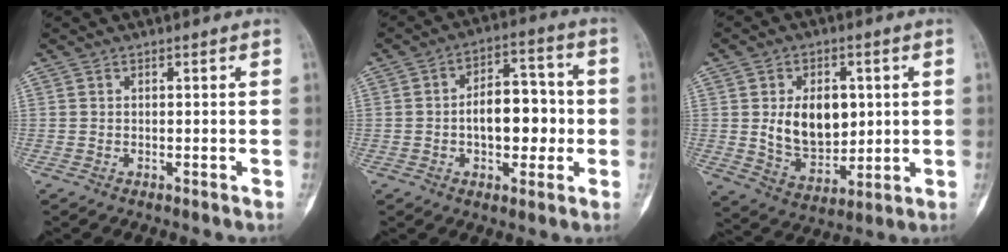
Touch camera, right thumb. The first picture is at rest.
{"total": 11.5, "force": [-1.2, 6.8, 9.1], "torque": [-0.099, 0.031, -0.021]}
{"total": 12.5, "force": [1.7, 8.5, 9.1], "torque": [-0.108, -0.018, 0.043]}